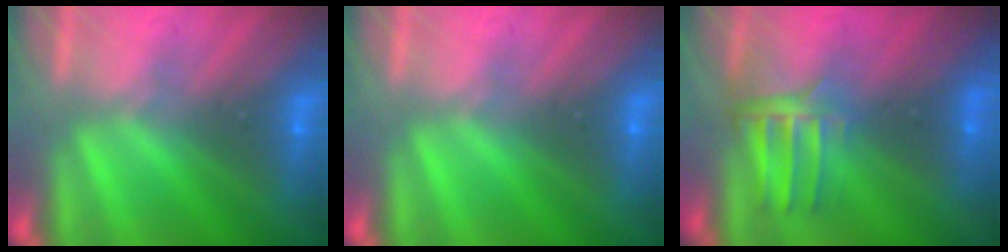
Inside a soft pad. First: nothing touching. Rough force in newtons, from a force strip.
{"total": 0.0}
{"total": 3.8}